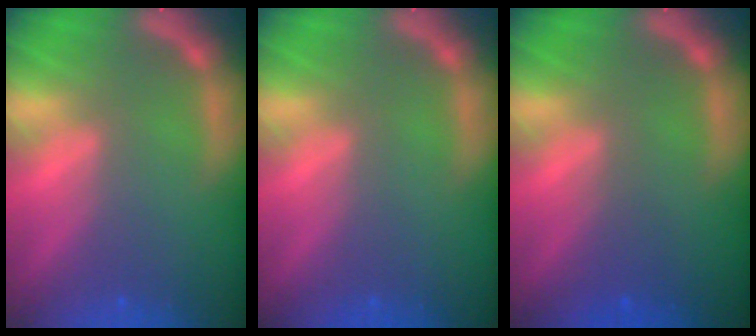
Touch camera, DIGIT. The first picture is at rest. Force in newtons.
{"total": 0.0}
{"total": 1.4}